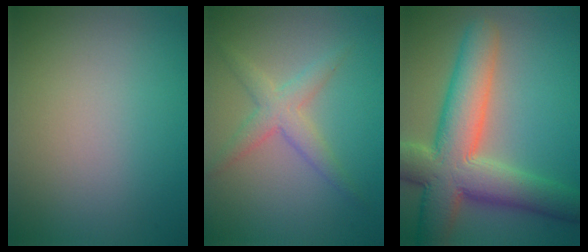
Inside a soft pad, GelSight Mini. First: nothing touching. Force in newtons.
{"total": 2.9, "press": 2.9, "slide": 0.1}
{"total": 11.0, "press": 11.0, "slide": 0.8}